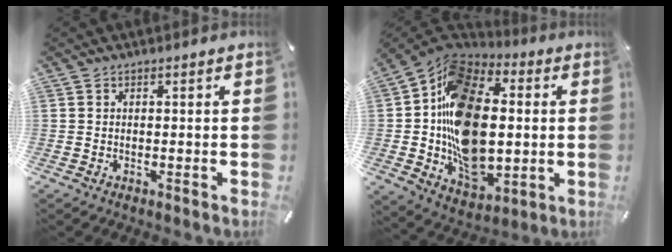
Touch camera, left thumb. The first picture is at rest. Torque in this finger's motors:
{"motor_torque": [2.42, 2.59, 2.77, 0.00, 0.43]}